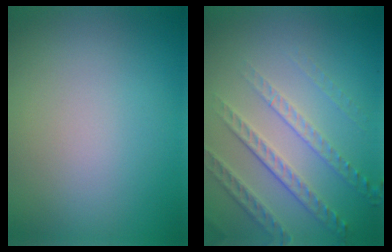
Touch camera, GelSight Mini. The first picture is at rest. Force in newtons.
{"total": 4.8, "press": 3.4, "slide": 3.5}